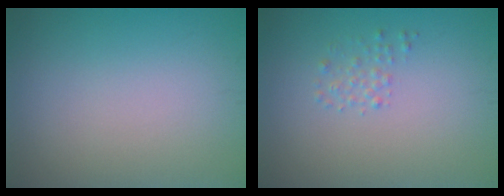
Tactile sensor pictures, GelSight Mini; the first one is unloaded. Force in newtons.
{"total": 1.0, "press": 1.0, "slide": 0.0}